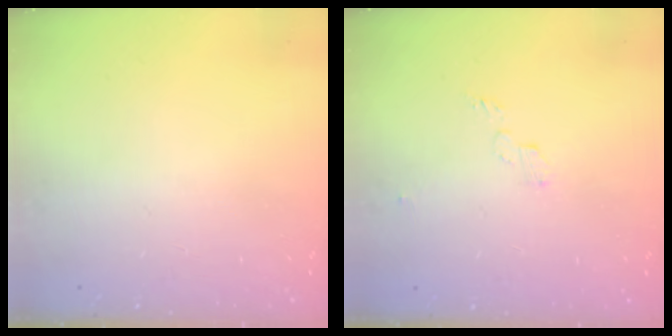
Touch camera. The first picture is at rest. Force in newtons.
{"total": 3.6, "press": 3.6, "slide": 0.4}